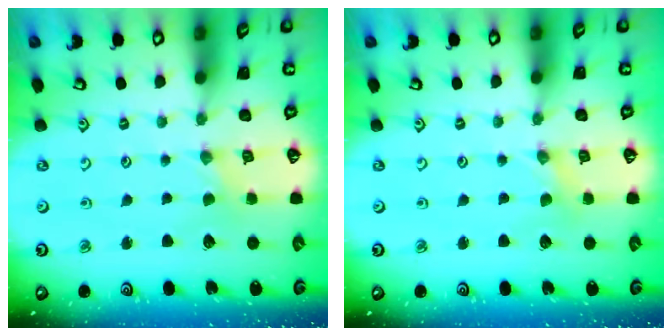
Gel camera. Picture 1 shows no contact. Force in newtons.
{"total": 0.0}